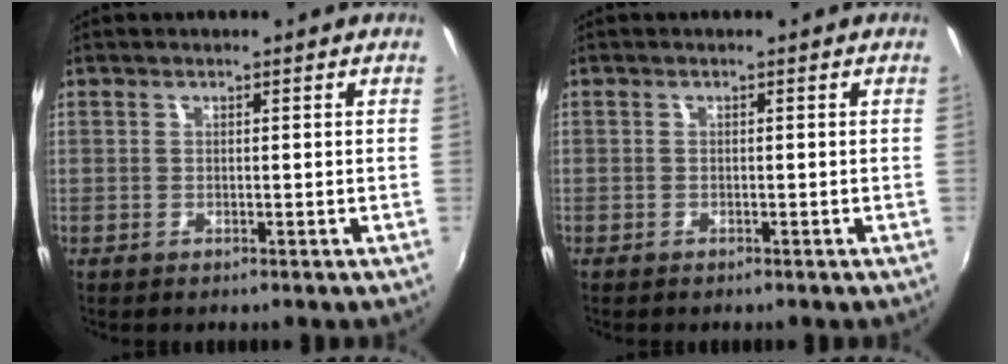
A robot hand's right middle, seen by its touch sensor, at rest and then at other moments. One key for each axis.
{"total": 0.7, "fx": -0.6, "fy": 0.4, "fz": 0.0, "tx": -0.003, "ty": 0.001, "tz": -0.009}